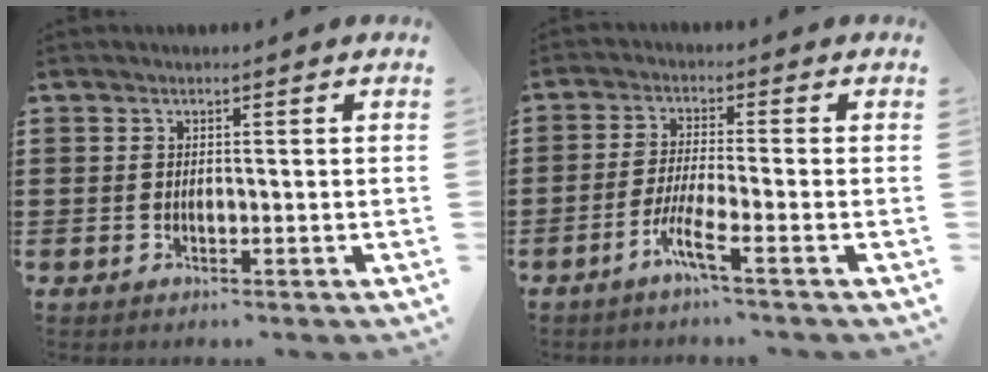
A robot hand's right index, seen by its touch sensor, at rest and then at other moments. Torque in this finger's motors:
{"motor_torque": [0.03, -0.02, 0.11, 0.08]}